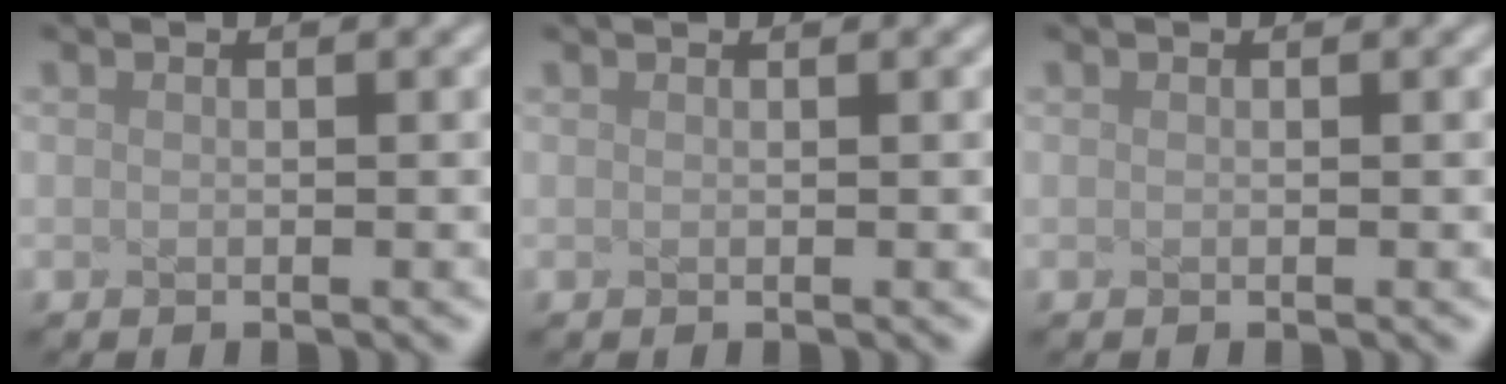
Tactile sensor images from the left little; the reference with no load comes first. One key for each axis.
{"total": 0.6, "fx": 0.6, "fy": 0.1, "fz": 0.1, "tx": -0.002, "ty": -0.003, "tz": 0.001}
{"total": 0.0}